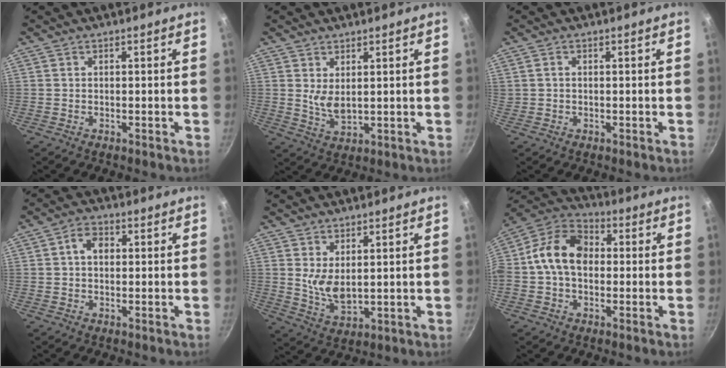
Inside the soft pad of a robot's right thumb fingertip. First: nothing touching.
{"total": 4.1, "force": [1.5, 1.9, 3.4], "torque": [-0.056, -0.022, 0.034]}
{"total": 0.8, "force": [0.0, 0.7, 0.4], "torque": [-0.009, 0.007, 0.003]}
{"total": 4.1, "force": [0.5, 3.0, 2.7], "torque": [-0.032, 0.010, 0.002]}
{"total": 5.9, "force": [1.8, 2.9, 4.8], "torque": [-0.078, -0.026, 0.044]}
{"total": 13.3, "force": [0.2, 9.6, 9.2], "torque": [-0.135, 0.038, -0.021]}